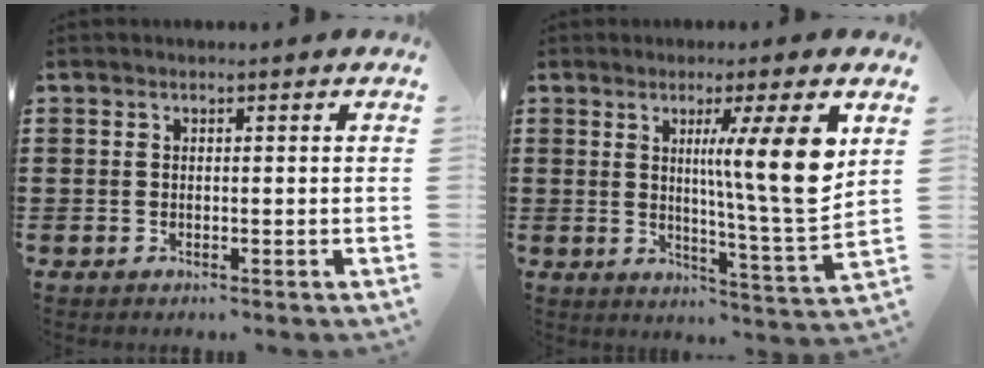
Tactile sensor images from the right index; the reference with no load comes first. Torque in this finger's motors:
{"motor_torque": [0.65, -0.12, 0.58, 0.10]}